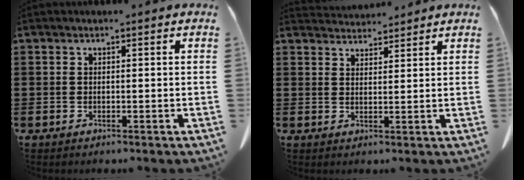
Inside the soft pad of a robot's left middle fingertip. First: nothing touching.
{"total": 3.4, "force": [3.3, 0.5, 0.1], "torque": [-0.003, -0.013, 0.061]}